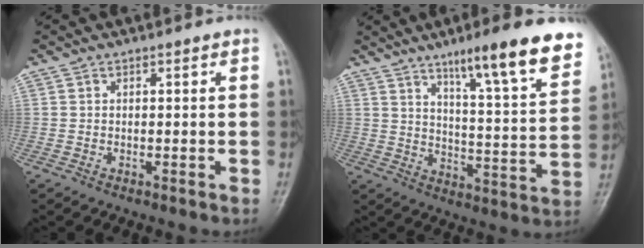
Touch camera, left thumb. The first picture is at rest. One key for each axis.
{"total": 16.8, "fx": 11.0, "fy": 2.2, "fz": 12.5, "tx": -0.156, "ty": -0.058, "tz": 0.164}